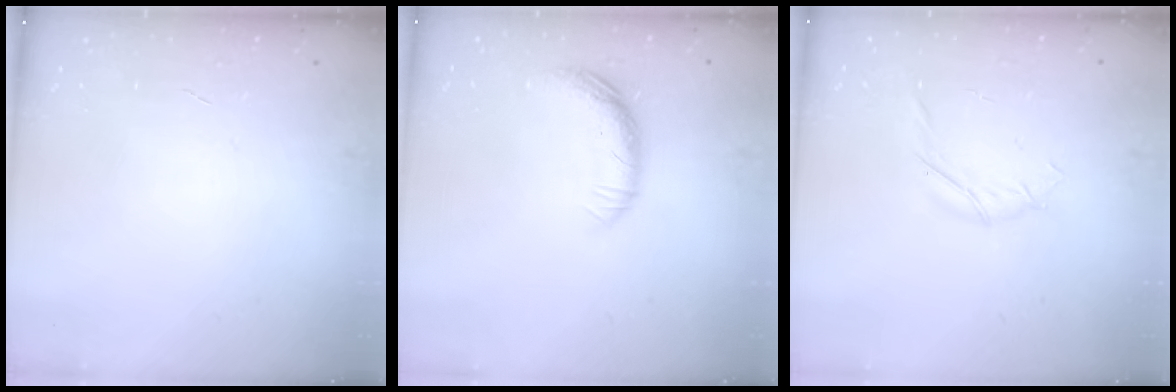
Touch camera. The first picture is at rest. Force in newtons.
{"total": 10.1, "press": 10.1, "slide": 0.8}
{"total": 5.6, "press": 5.3, "slide": 1.6}